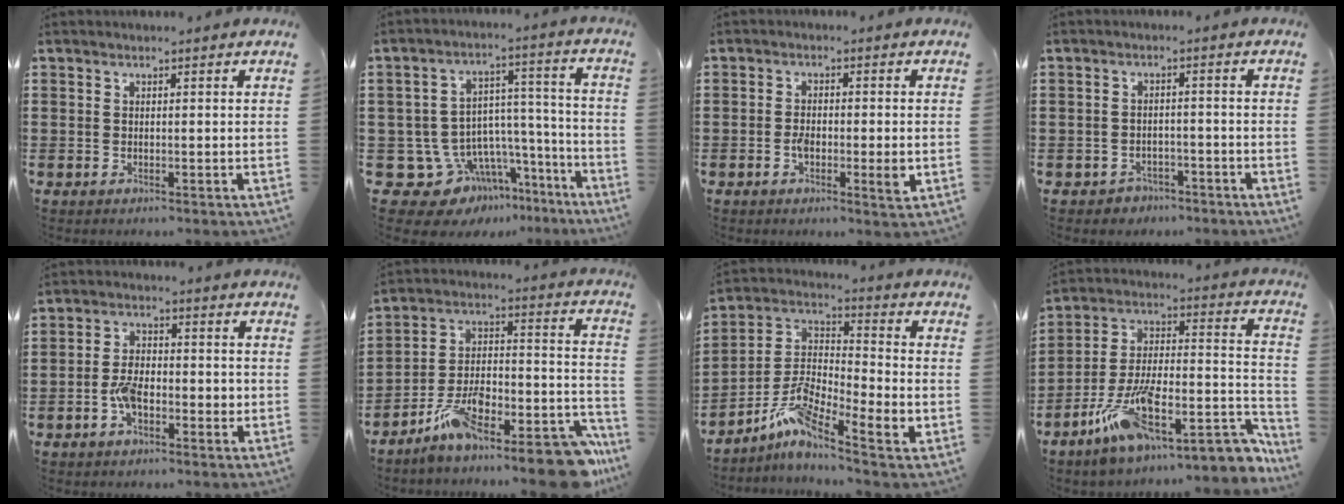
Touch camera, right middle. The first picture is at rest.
{"total": 10.3, "force": [-6.8, 7.4, 2.3], "torque": [-0.071, 0.003, -0.112]}
{"total": 3.5, "force": [-1.0, 1.2, 3.1], "torque": [-0.059, 0.000, -0.019]}
{"total": 2.2, "force": [-2.0, 0.8, -0.1], "torque": [-0.008, 0.000, -0.044]}
{"total": 5.0, "force": [-1.6, 2.7, 3.8], "torque": [-0.073, 0.009, -0.031]}
{"total": 12.8, "force": [-10.7, 2.4, 6.5], "torque": [-0.095, 0.025, -0.199]}
{"total": 8.0, "force": [-4.8, 2.0, 6.0], "torque": [-0.145, -0.022, -0.102]}
{"total": 13.1, "force": [-8.7, 3.7, 9.0], "torque": [-0.167, -0.002, -0.155]}